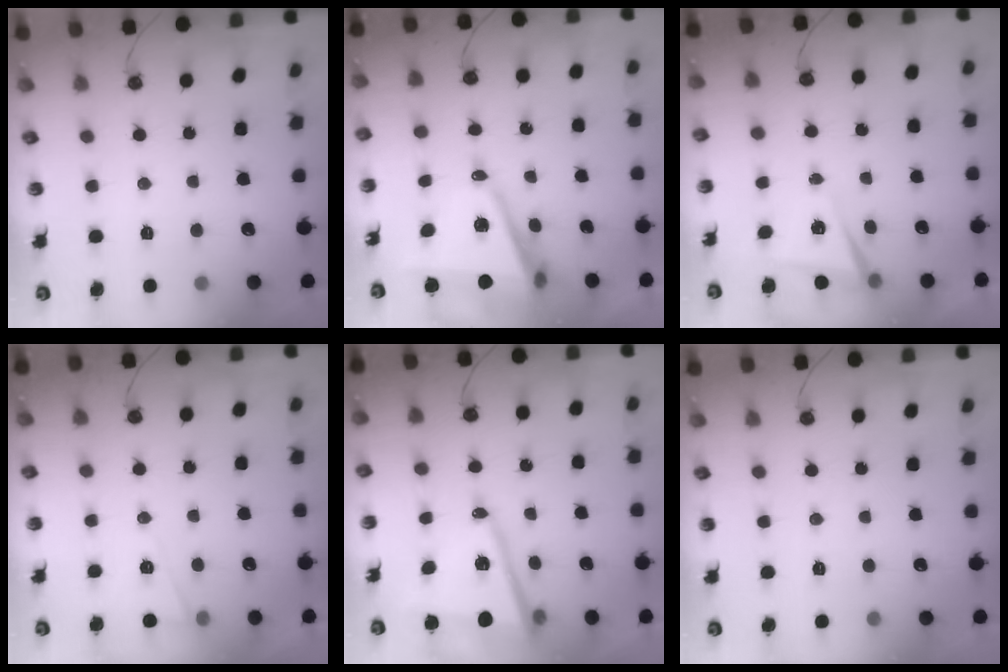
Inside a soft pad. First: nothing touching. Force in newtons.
{"total": 10.4, "press": 9.6, "slide": 3.9}
{"total": 5.9, "press": 4.4, "slide": 3.8}
{"total": 5.6, "press": 3.5, "slide": 4.4}
{"total": 12.4, "press": 12.2, "slide": 1.9}
{"total": 4.1, "press": 0.3, "slide": 4.1}